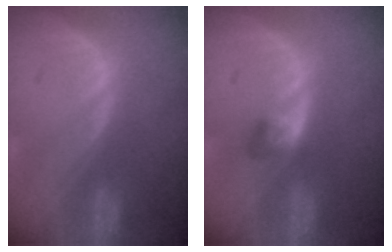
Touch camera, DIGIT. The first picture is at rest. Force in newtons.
{"total": 2.8, "press": 2.5, "slide": 1.2}